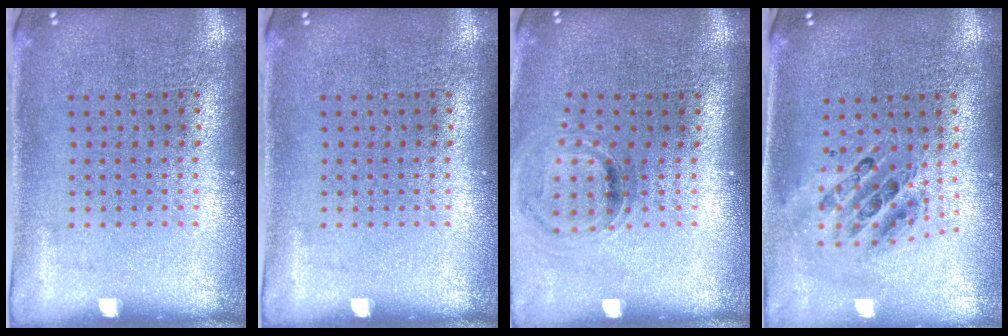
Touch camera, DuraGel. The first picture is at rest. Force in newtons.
{"total": 0.0}
{"total": 1.0, "press": 0.9, "slide": 0.4}
{"total": 0.9, "press": 0.9, "slide": 0.2}